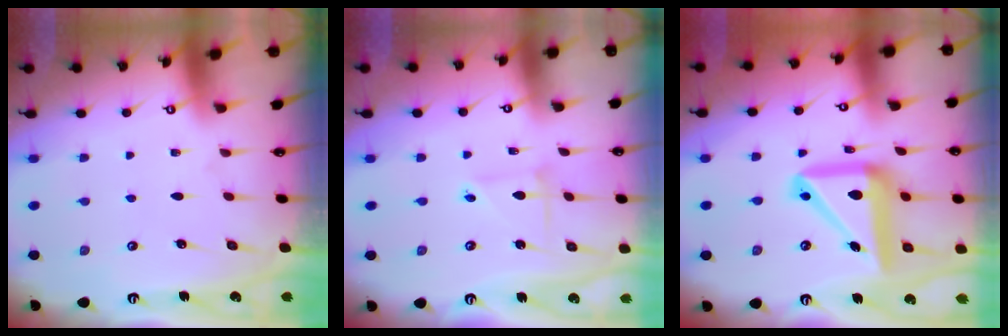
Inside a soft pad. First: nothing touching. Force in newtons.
{"total": 2.4, "press": 2.4, "slide": 0.3}
{"total": 16.8, "press": 16.7, "slide": 2.3}